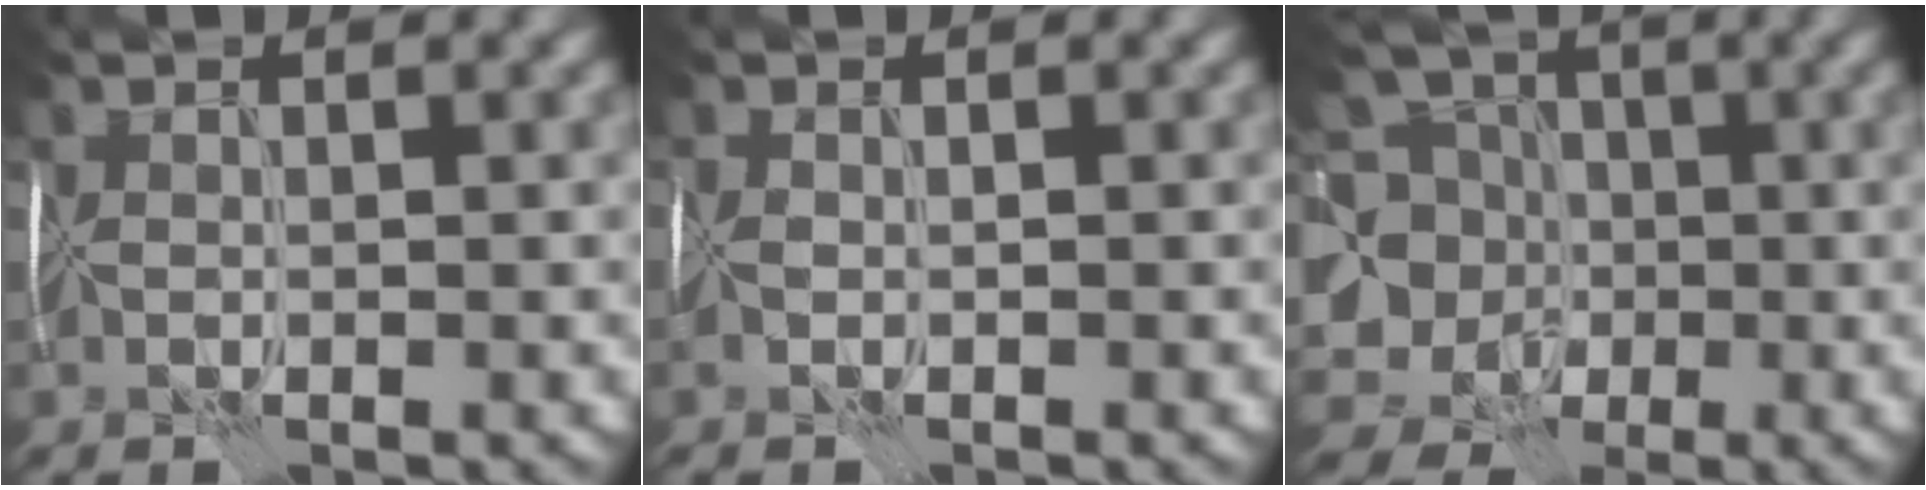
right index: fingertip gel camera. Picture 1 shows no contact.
{"total": 1.2, "force": [-0.9, 0.5, 0.7], "torque": [-0.017, -0.003, -0.019]}
{"total": 11.8, "force": [-0.6, 10.5, 5.4], "torque": [-0.116, 0.024, -0.037]}